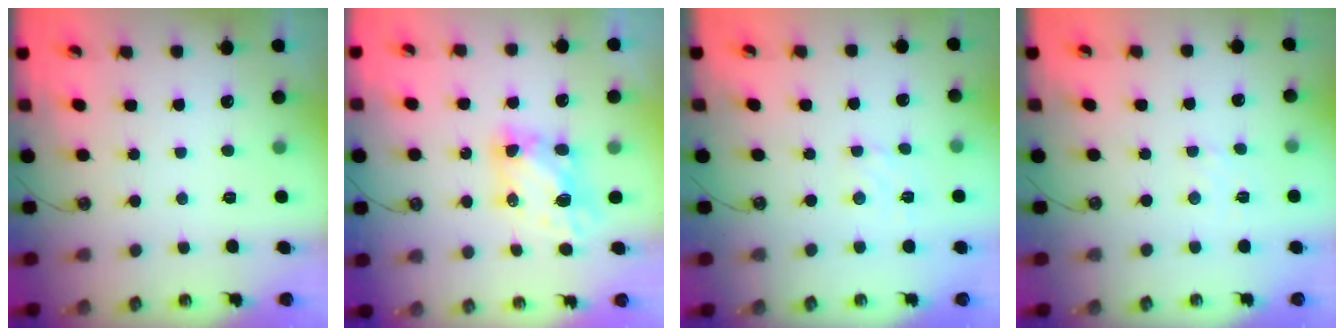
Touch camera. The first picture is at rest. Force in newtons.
{"total": 6.3, "press": 6.3, "slide": 0.1}
{"total": 2.4, "press": 2.4, "slide": 0.6}
{"total": 2.8, "press": 2.7, "slide": 0.5}